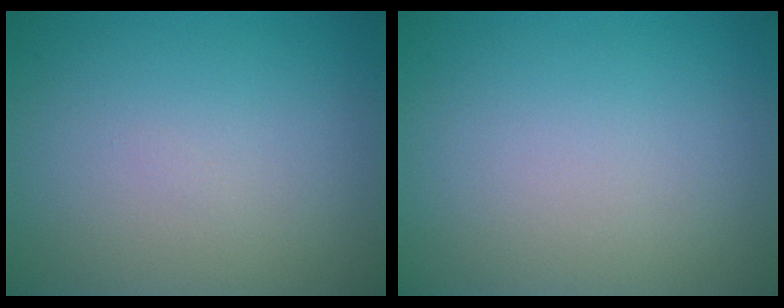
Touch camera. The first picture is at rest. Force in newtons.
{"total": 0.0}